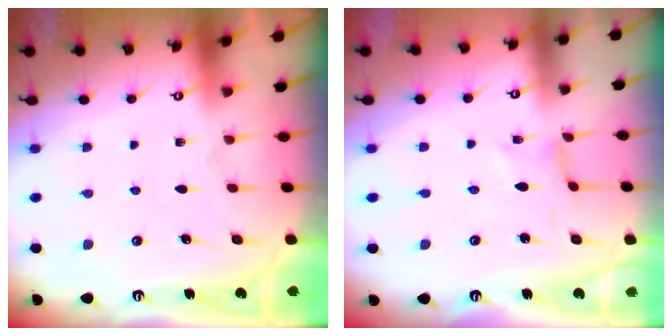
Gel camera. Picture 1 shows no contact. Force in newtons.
{"total": 0.0}